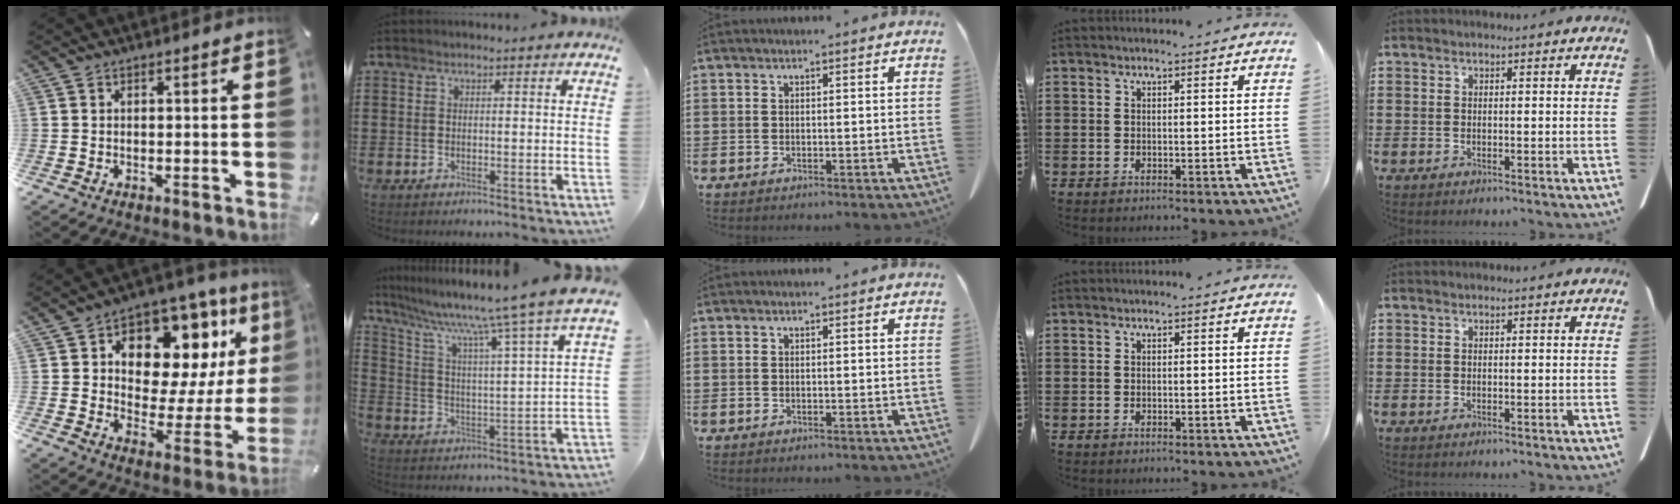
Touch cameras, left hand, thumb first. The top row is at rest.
{"thumb": {"total": 13.7, "force": [7.1, 9.1, 7.3], "torque": [-0.107, -0.059, 0.126]}, "index": {"total": 9.0, "force": [7.6, -1.3, 4.6], "torque": [-0.115, -0.064, 0.113]}}